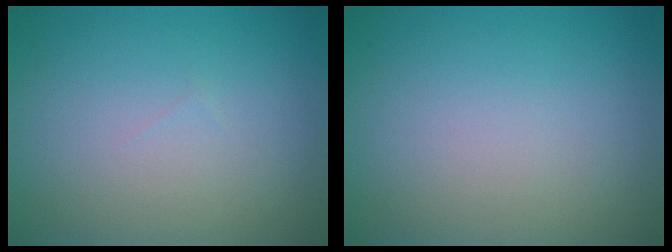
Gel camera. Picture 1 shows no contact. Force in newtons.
{"total": 0.0}